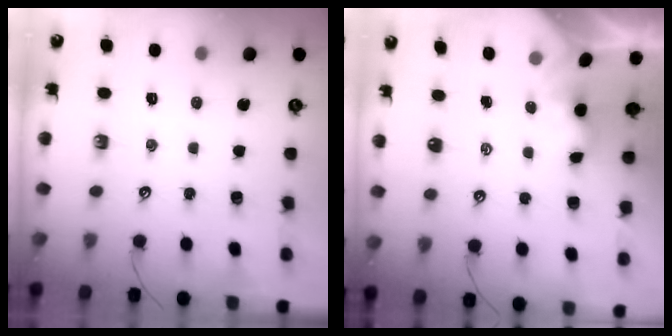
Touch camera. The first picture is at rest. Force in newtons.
{"total": 0.0}